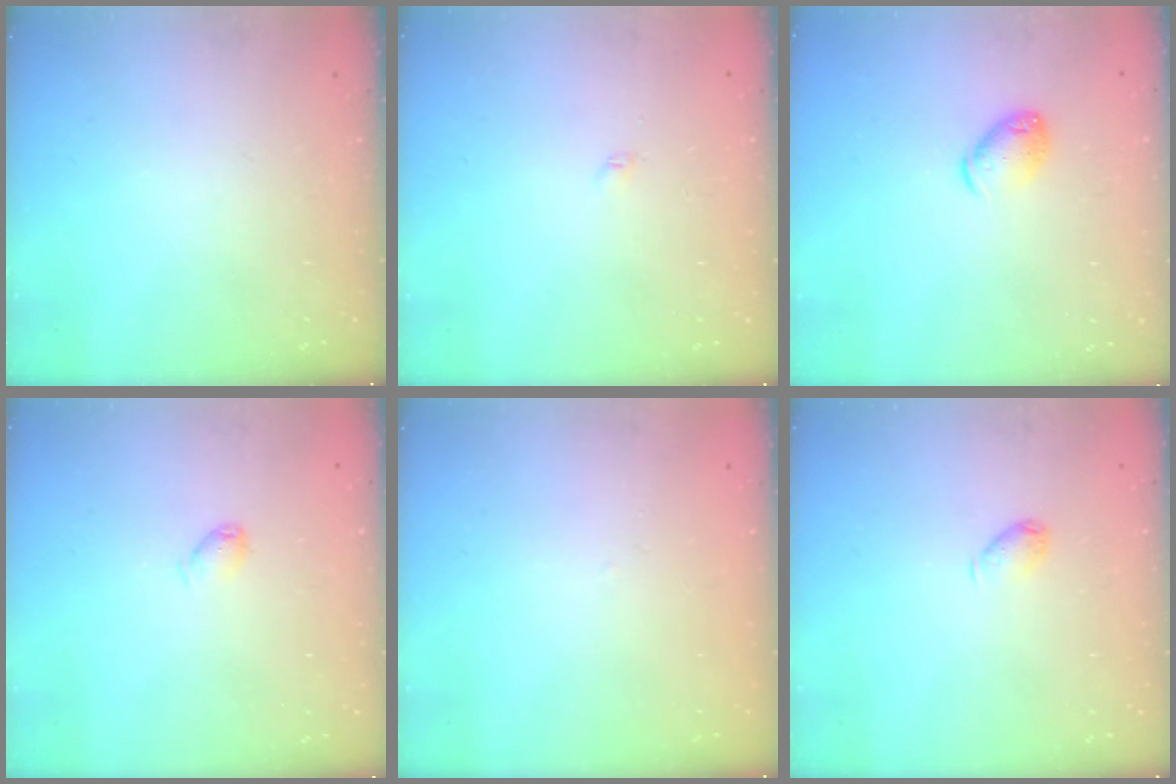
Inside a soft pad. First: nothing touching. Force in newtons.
{"total": 2.1, "press": 2.0, "slide": 0.3}
{"total": 7.1, "press": 7.1, "slide": 0.6}
{"total": 3.0, "press": 3.0, "slide": 0.4}
{"total": 1.6, "press": 1.6, "slide": 0.3}
{"total": 5.1, "press": 5.0, "slide": 0.9}